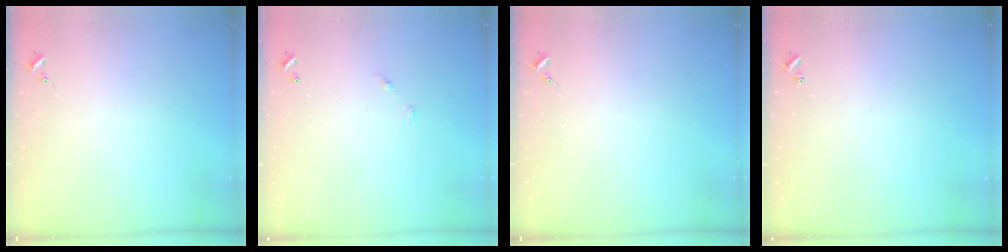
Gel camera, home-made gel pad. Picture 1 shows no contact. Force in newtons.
{"total": 4.9, "press": 4.9, "slide": 0.3}
{"total": 0.0}
{"total": 1.0, "press": 1.0, "slide": 0.2}